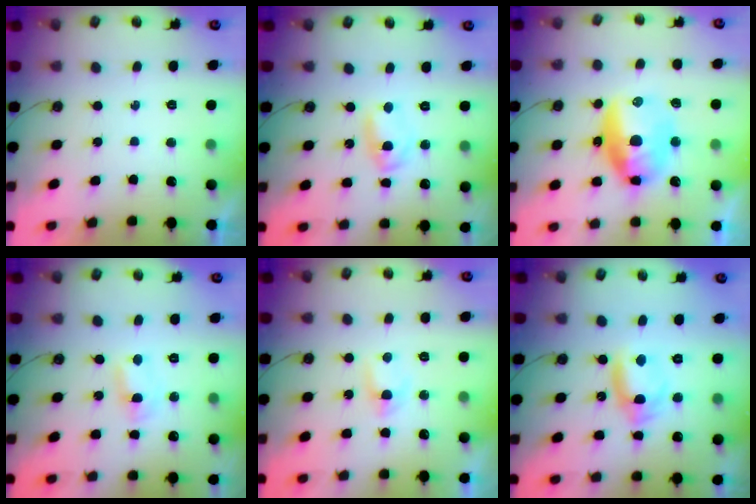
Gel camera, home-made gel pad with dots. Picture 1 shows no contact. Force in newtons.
{"total": 5.4, "press": 5.4, "slide": 0.4}
{"total": 17.5, "press": 15.4, "slide": 8.3}
{"total": 1.7, "press": 1.7, "slide": 0.1}
{"total": 3.7, "press": 3.6, "slide": 0.6}
{"total": 10.0, "press": 8.2, "slide": 5.7}